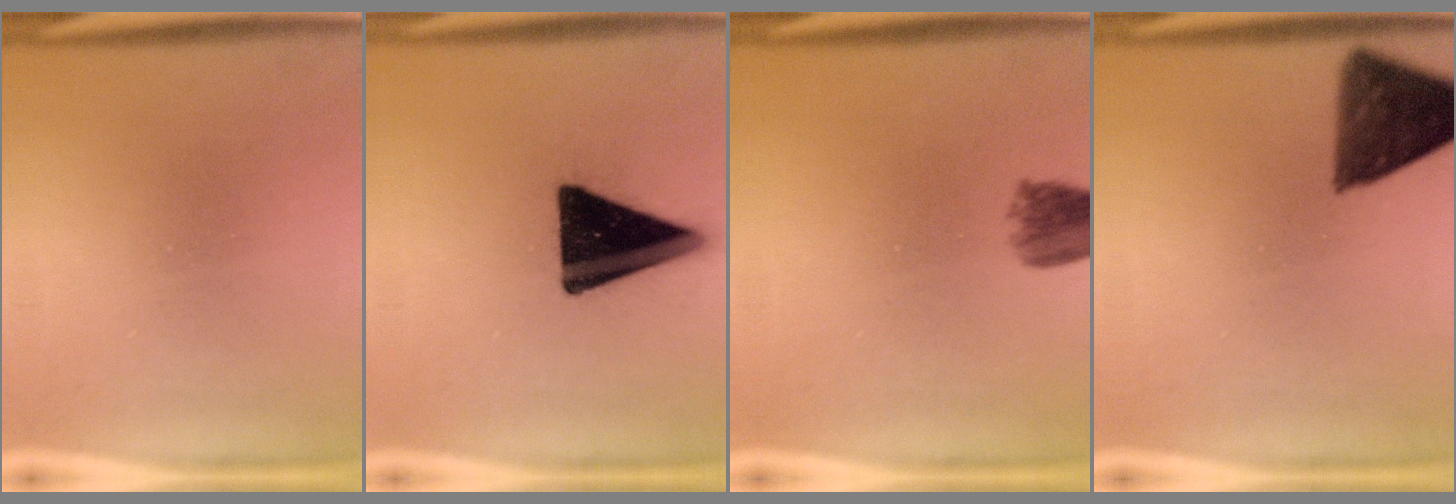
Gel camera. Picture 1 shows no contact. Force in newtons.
{"total": 18.8}
{"total": 4.2}
{"total": 9.4}